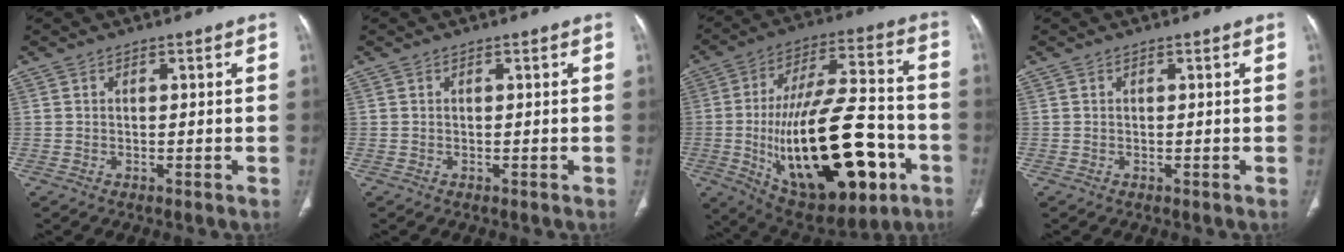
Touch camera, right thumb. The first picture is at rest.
{"total": 0.0}
{"total": 29.8, "force": [-8.3, 13.2, 25.4], "torque": [-0.423, 0.021, -0.110]}
{"total": 0.0}